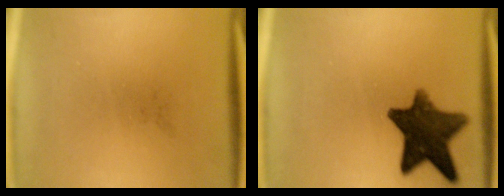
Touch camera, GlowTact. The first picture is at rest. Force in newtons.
{"total": 12.0}